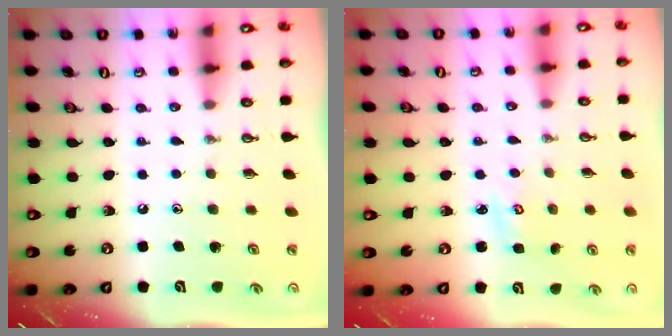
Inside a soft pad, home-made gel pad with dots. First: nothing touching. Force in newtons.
{"total": 2.6, "press": 2.6, "slide": 0.3}